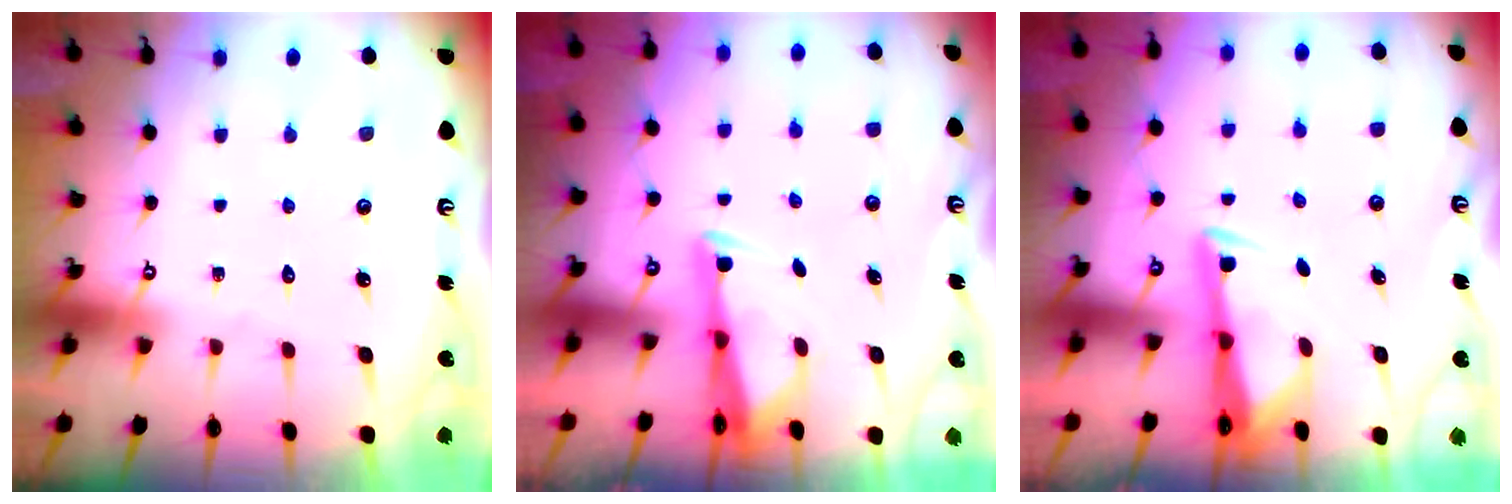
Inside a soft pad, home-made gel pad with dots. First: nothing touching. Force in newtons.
{"total": 2.9, "press": 2.8, "slide": 0.7}
{"total": 3.2, "press": 3.1, "slide": 0.8}